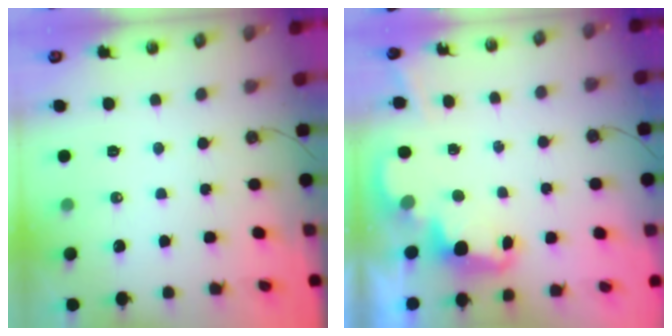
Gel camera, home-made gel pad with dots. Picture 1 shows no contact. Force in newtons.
{"total": 2.5, "press": 2.5, "slide": 0.5}